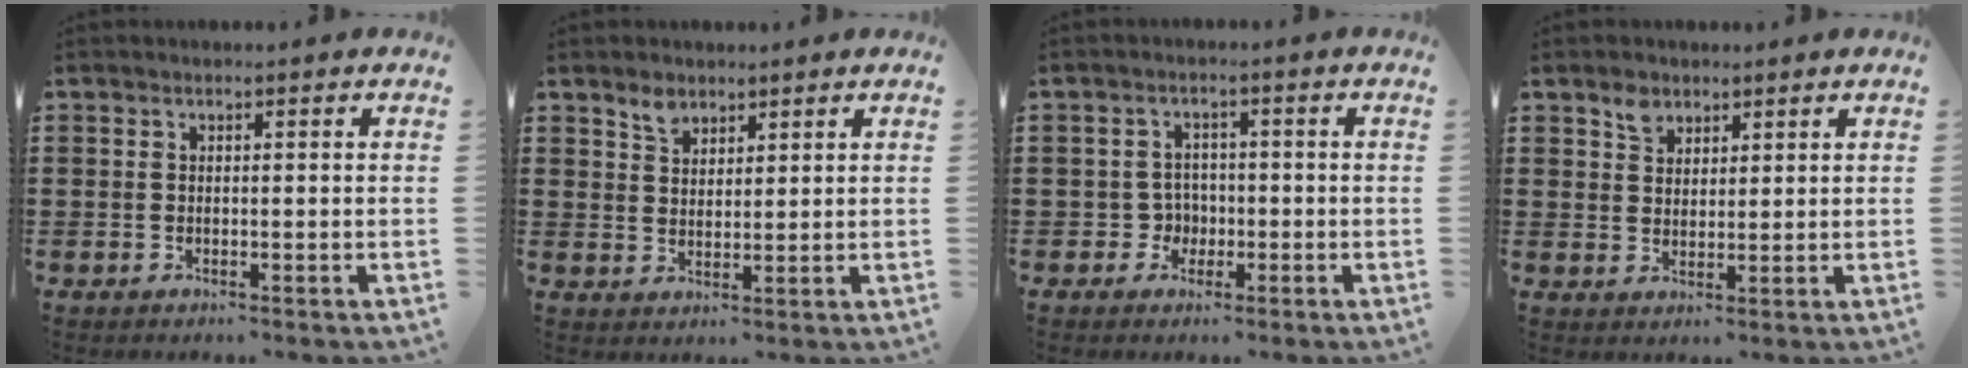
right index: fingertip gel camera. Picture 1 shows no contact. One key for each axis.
{"total": 2.9, "fx": 2.2, "fy": 1.6, "fz": 0.9, "tx": -0.018, "ty": -0.001, "tz": 0.041}
{"total": 3.2, "fx": -1.0, "fy": 2.8, "fz": 1.0, "tx": -0.030, "ty": 0.003, "tz": -0.022}
{"total": 3.1, "fx": 2.3, "fy": 2.0, "fz": 0.8, "tx": -0.016, "ty": 0.000, "tz": 0.042}